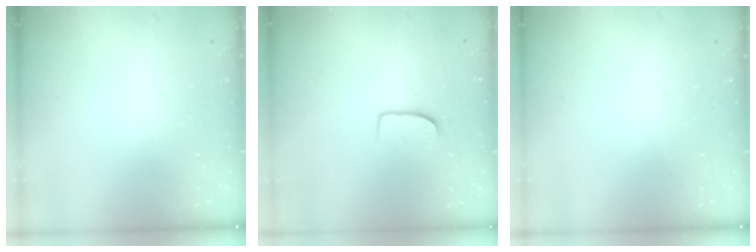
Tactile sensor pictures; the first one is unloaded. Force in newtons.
{"total": 7.3, "press": 7.3, "slide": 0.6}
{"total": 0.0}